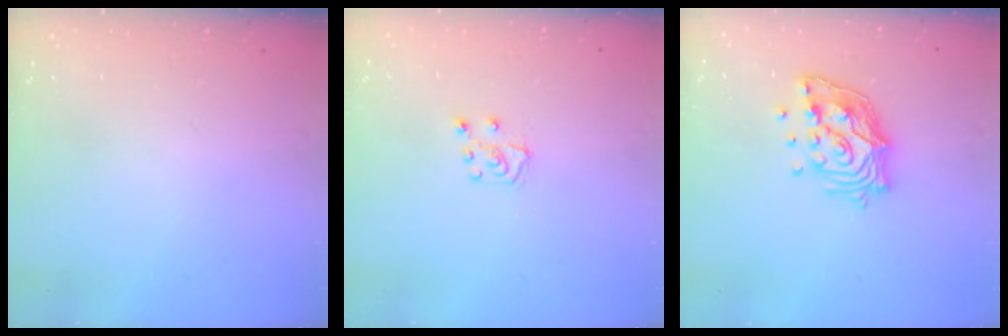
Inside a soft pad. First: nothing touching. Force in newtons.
{"total": 6.4, "press": 6.3, "slide": 0.5}
{"total": 13.4, "press": 13.3, "slide": 1.3}